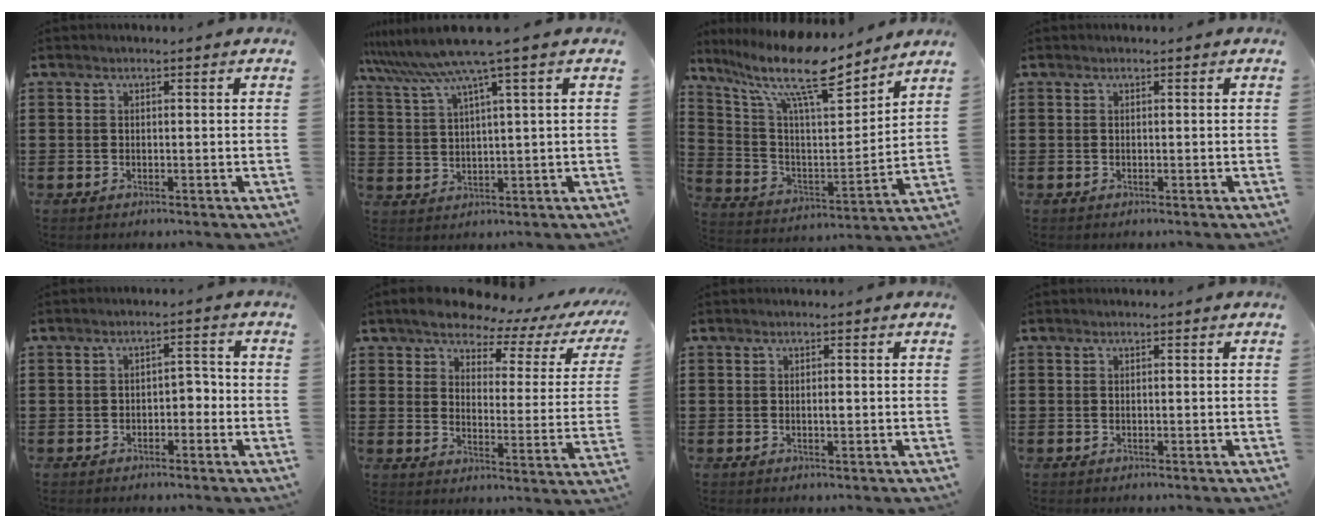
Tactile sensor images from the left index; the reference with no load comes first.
{"total": 7.5, "force": [5.0, -0.5, 5.5], "torque": [-0.130, -0.028, 0.083]}
{"total": 13.9, "force": [10.4, 3.2, 8.6], "torque": [-0.190, -0.061, 0.172]}
{"total": 0.0}
{"total": 3.2, "force": [-1.8, 1.8, 2.0], "torque": [-0.041, 0.007, -0.038]}
{"total": 6.0, "force": [5.4, 1.8, 1.9], "torque": [-0.062, -0.032, 0.090]}
{"total": 0.9, "force": [0.1, 0.2, 0.9], "torque": [-0.018, -0.001, 0.001]}
{"total": 0.0}